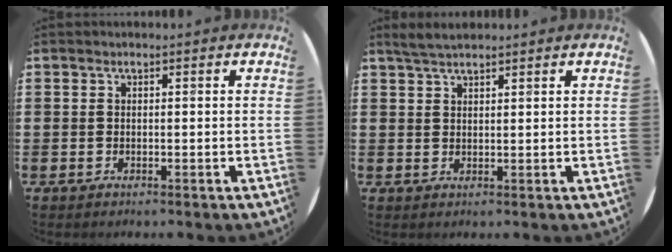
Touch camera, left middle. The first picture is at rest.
{"total": 2.6, "force": [2.3, 0.5, 1.1], "torque": [-0.026, 0.005, 0.044]}